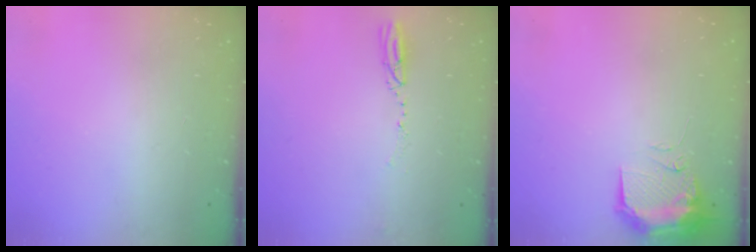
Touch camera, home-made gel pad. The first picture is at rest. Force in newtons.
{"total": 3.3, "press": 3.2, "slide": 0.8}
{"total": 10.0, "press": 9.9, "slide": 1.6}